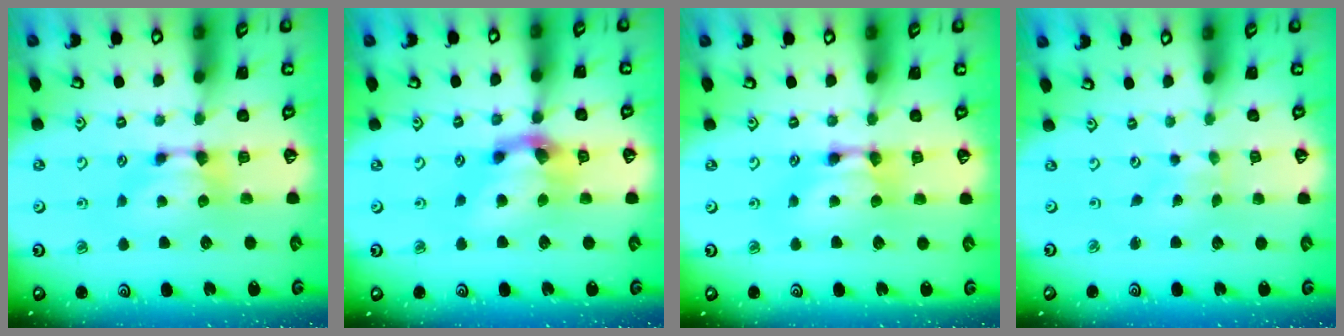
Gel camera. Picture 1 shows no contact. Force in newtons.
{"total": 5.2, "press": 4.9, "slide": 1.9}
{"total": 2.1, "press": 2.1, "slide": 0.0}
{"total": 4.1, "press": 4.1, "slide": 0.2}